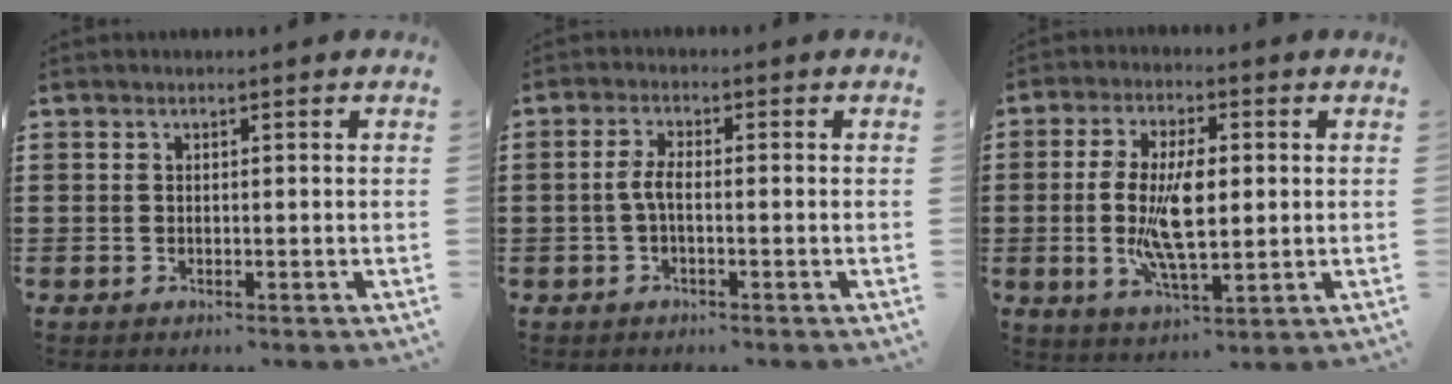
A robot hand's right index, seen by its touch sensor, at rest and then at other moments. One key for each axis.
{"total": 3.0, "fx": -0.7, "fy": 0.9, "fz": 2.8, "tx": -0.073, "ty": -0.005, "tz": -0.022}
{"total": 9.3, "fx": -0.1, "fy": 3.6, "fz": 8.6, "tx": -0.182, "ty": -0.002, "tz": -0.006}